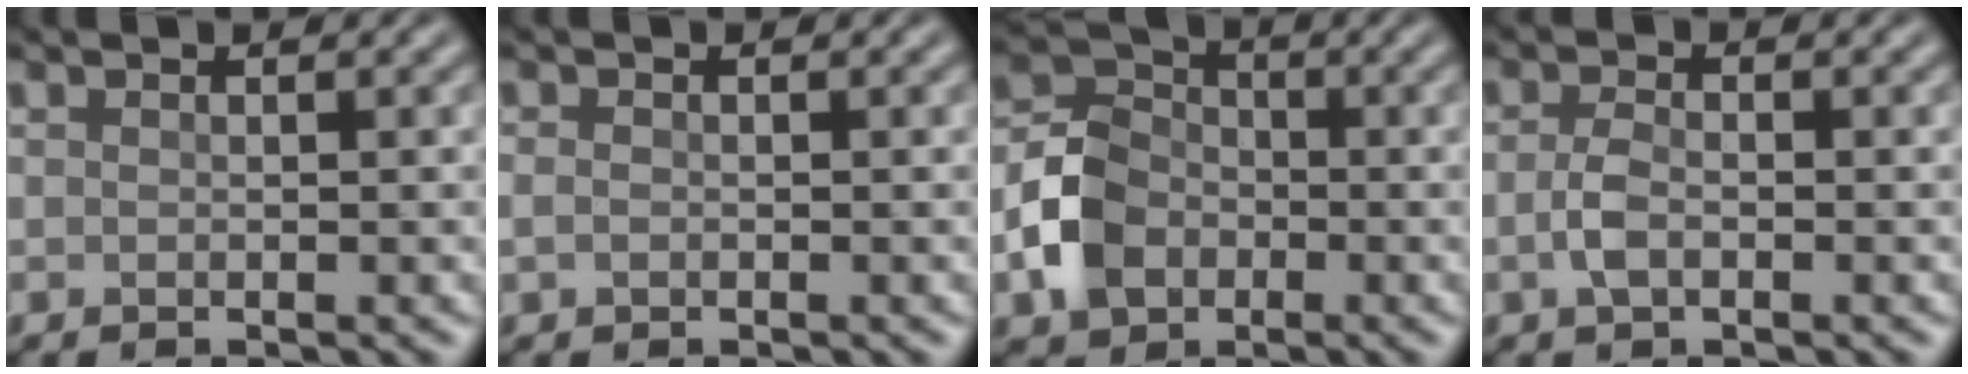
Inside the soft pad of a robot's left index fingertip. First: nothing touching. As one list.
[{"total": 0.9, "force": [-0.2, 0.7, 0.6], "torque": [-0.013, -0.001, -0.006]}, {"total": 5.2, "force": [-1.9, 4.1, 2.6], "torque": [-0.053, 0.004, -0.047]}, {"total": 2.0, "force": [-0.6, 1.0, 1.6], "torque": [-0.037, 0.000, -0.016]}]